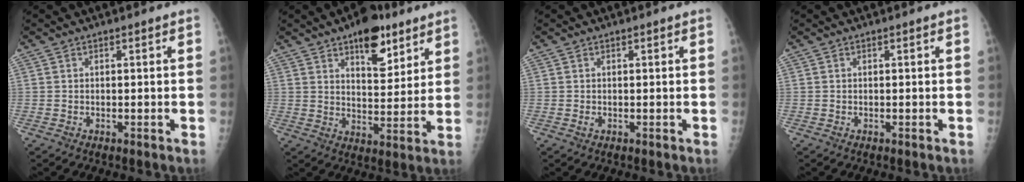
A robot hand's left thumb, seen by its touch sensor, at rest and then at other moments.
{"total": 11.9, "force": [7.3, 5.6, 7.5], "torque": [-0.077, -0.040, 0.110]}
{"total": 0.7, "force": [0.0, 0.5, 0.5], "torque": [-0.005, 0.000, 0.001]}
{"total": 0.0}